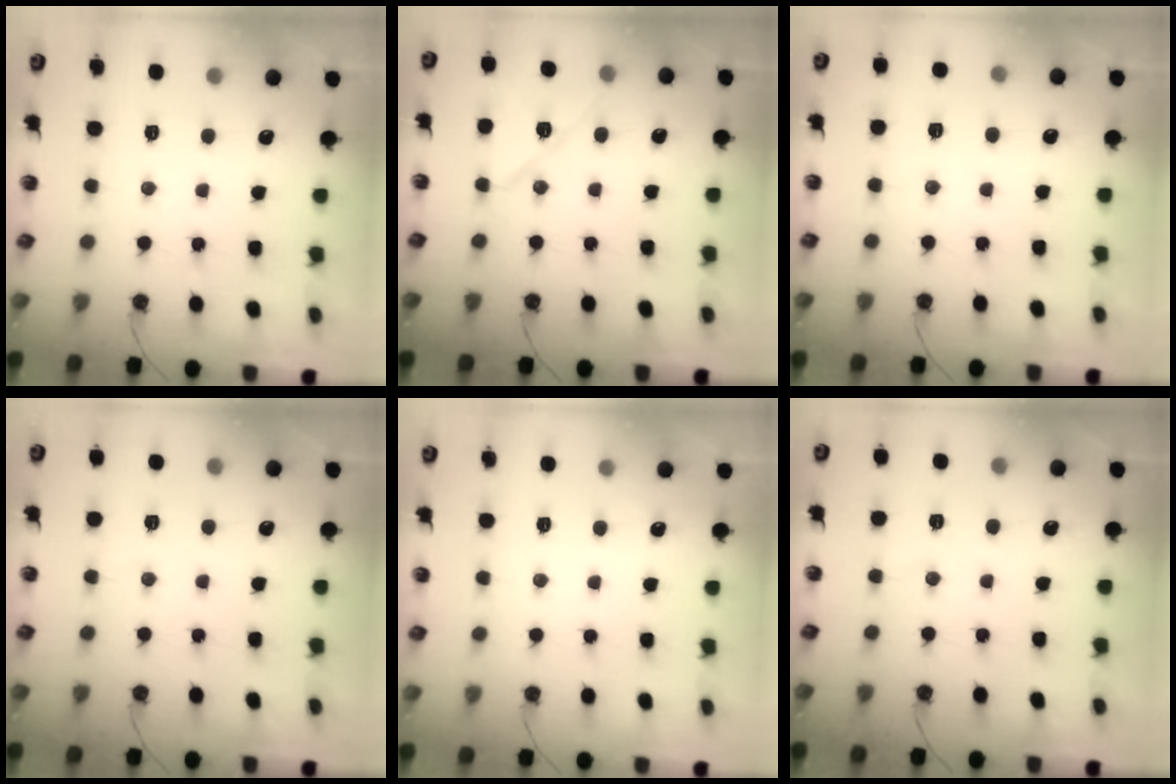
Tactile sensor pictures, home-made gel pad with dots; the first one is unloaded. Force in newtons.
{"total": 9.6, "press": 9.6, "slide": 1.0}
{"total": 2.6, "press": 2.5, "slide": 0.8}
{"total": 3.0, "press": 3.0, "slide": 0.3}
{"total": 0.0}
{"total": 3.8, "press": 3.3, "slide": 1.9}